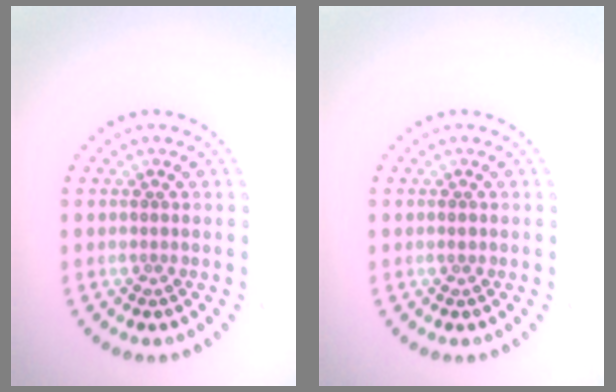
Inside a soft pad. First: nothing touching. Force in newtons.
{"total": 0.6, "press": 0.6, "slide": 0.1}